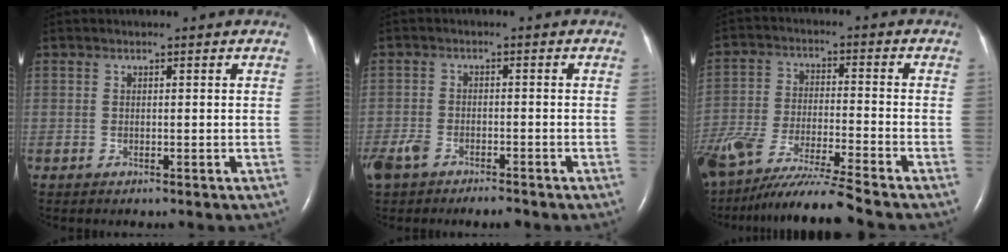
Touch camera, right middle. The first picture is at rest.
{"total": 6.6, "force": [-4.7, 2.8, 3.6], "torque": [-0.075, -0.001, -0.082]}
{"total": 14.9, "force": [-12.7, -0.8, 7.7], "torque": [-0.154, -0.035, -0.228]}